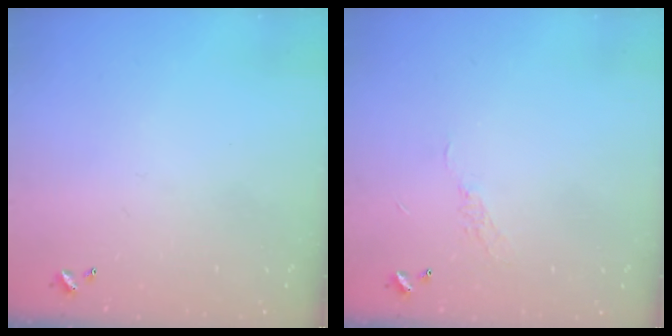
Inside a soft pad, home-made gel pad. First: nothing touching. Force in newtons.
{"total": 5.6, "press": 5.6, "slide": 0.7}